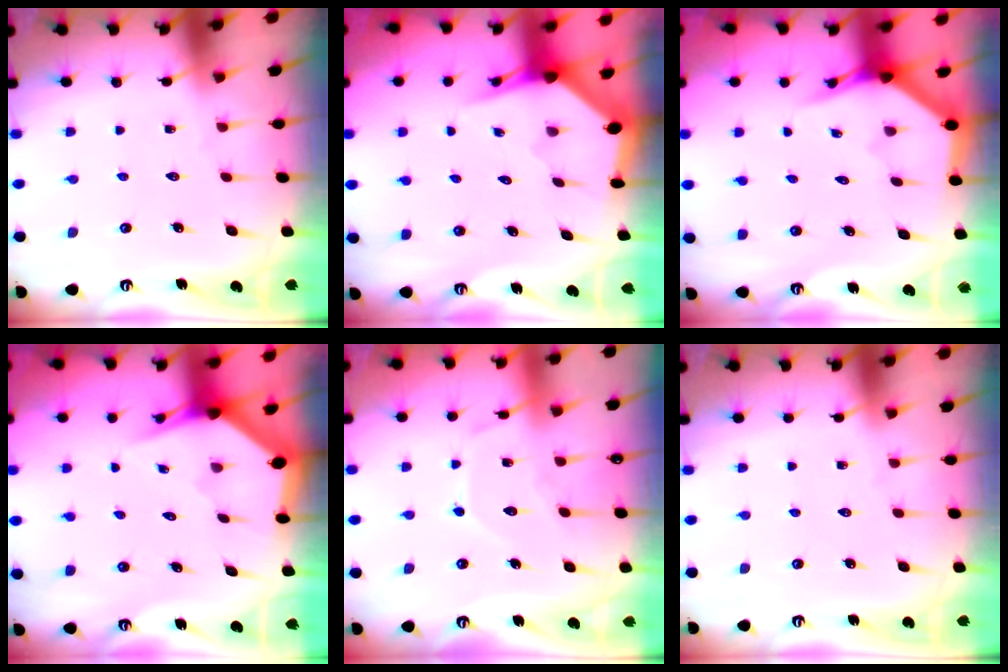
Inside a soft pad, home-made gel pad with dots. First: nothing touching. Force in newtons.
{"total": 3.4, "press": 3.4, "slide": 0.5}
{"total": 3.7, "press": 3.7, "slide": 0.3}
{"total": 2.9, "press": 2.9, "slide": 0.2}
{"total": 10.1, "press": 10.0, "slide": 0.9}
{"total": 0.0}